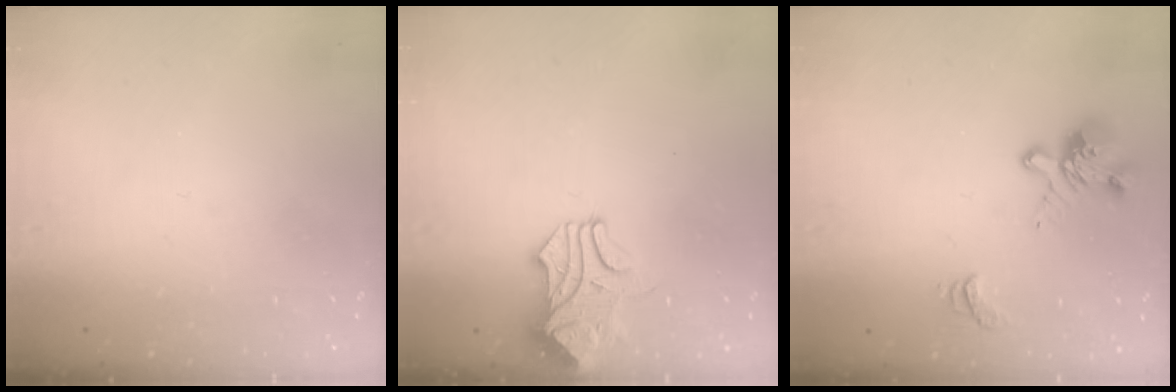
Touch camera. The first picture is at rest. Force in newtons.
{"total": 0.7, "press": 0.7, "slide": 0.2}
{"total": 2.4, "press": 1.6, "slide": 1.8}